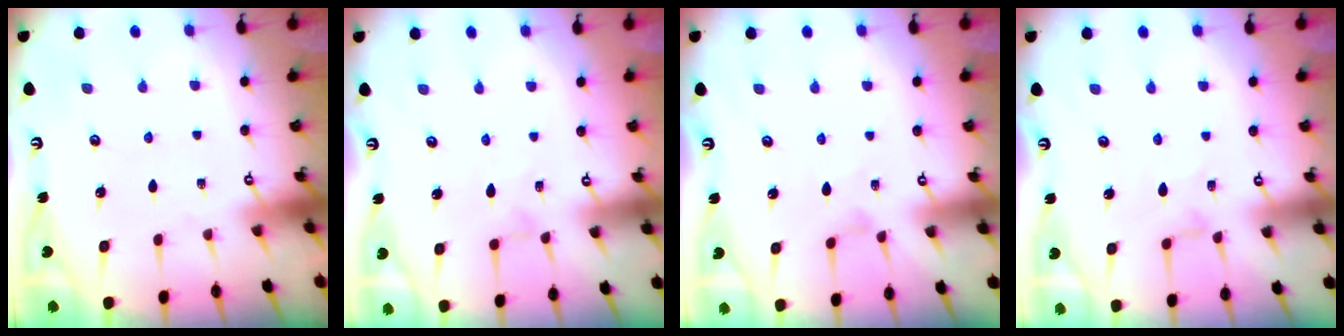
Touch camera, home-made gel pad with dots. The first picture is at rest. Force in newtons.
{"total": 0.0}
{"total": 1.9, "press": 1.9, "slide": 0.4}
{"total": 2.3, "press": 2.2, "slide": 0.6}